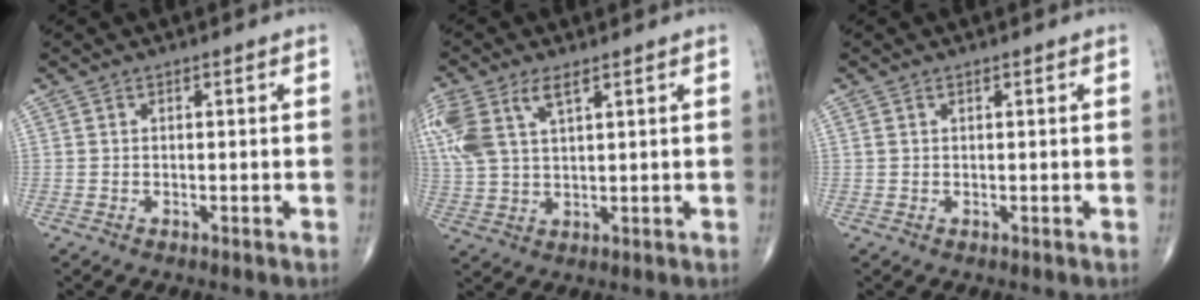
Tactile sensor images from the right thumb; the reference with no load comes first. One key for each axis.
{"total": 11.5, "fx": 5.0, "fy": 5.5, "fz": 8.8, "tx": -0.219, "ty": 0.008, "tz": 0.104}
{"total": 0.7, "fx": 0.3, "fy": 0.3, "fz": 0.5, "tx": -0.015, "ty": 0.013, "tz": 0.010}